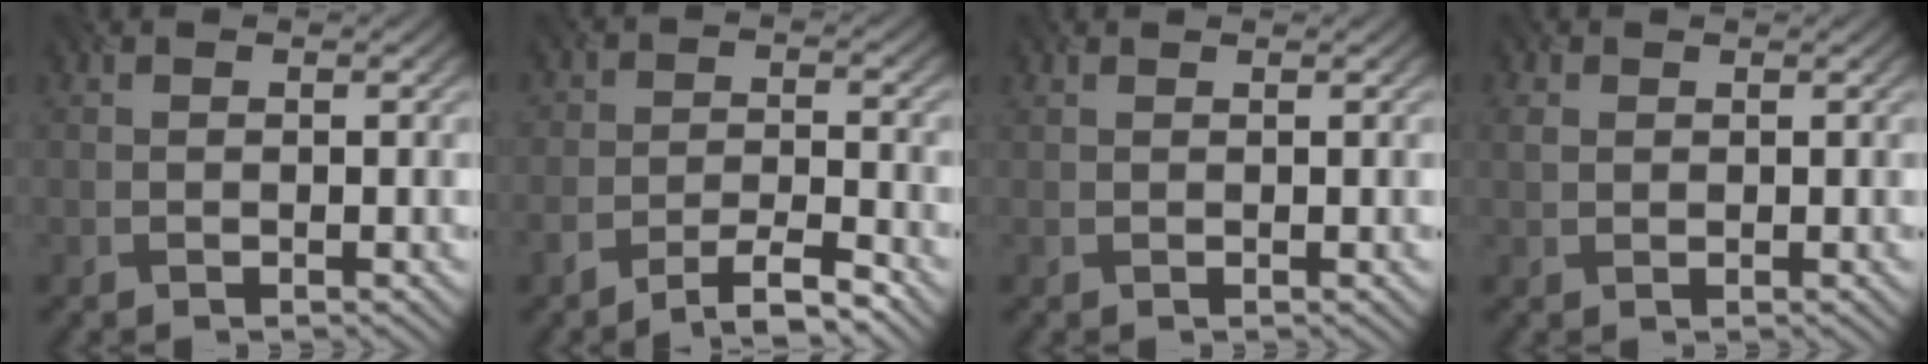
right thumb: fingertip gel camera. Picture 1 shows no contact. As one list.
[{"total": 4.5, "force": [-3.8, 1.2, 2.1], "torque": [-0.036, 0.004, -0.074]}, {"total": 0.9, "force": [0.7, -0.4, -0.5], "torque": [0.007, 0.001, 0.011]}, {"total": 1.2, "force": [0.9, 0.7, 0.1], "torque": [-0.015, 0.001, 0.015]}]